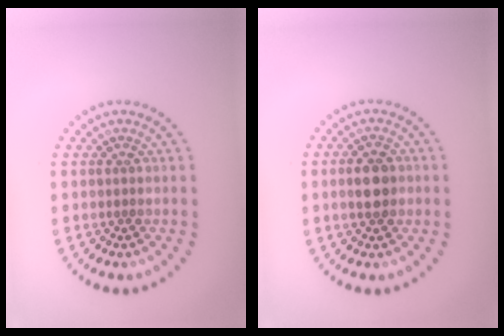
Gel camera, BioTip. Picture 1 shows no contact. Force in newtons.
{"total": 3.3, "press": 3.3, "slide": 0.1}